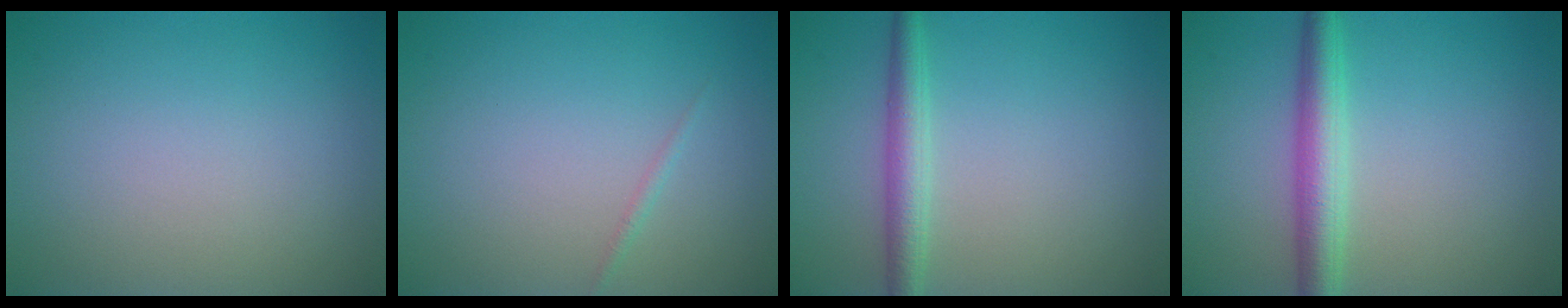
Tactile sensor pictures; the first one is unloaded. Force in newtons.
{"total": 0.6, "press": 0.6, "slide": 0.1}
{"total": 2.7, "press": 2.7, "slide": 0.0}
{"total": 3.9, "press": 3.9, "slide": 0.1}